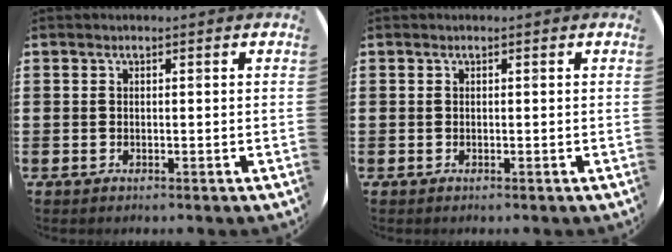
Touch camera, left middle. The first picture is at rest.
{"total": 0.0}